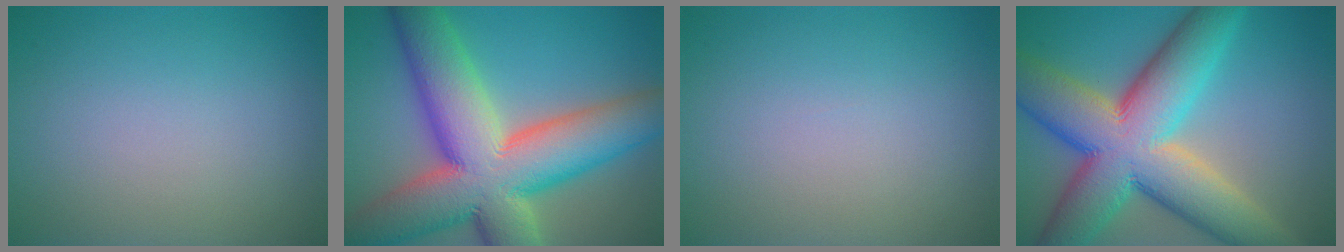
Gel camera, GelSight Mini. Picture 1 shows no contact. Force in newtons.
{"total": 16.2, "press": 16.1, "slide": 1.4}
{"total": 0.0}
{"total": 14.6, "press": 14.6, "slide": 0.7}